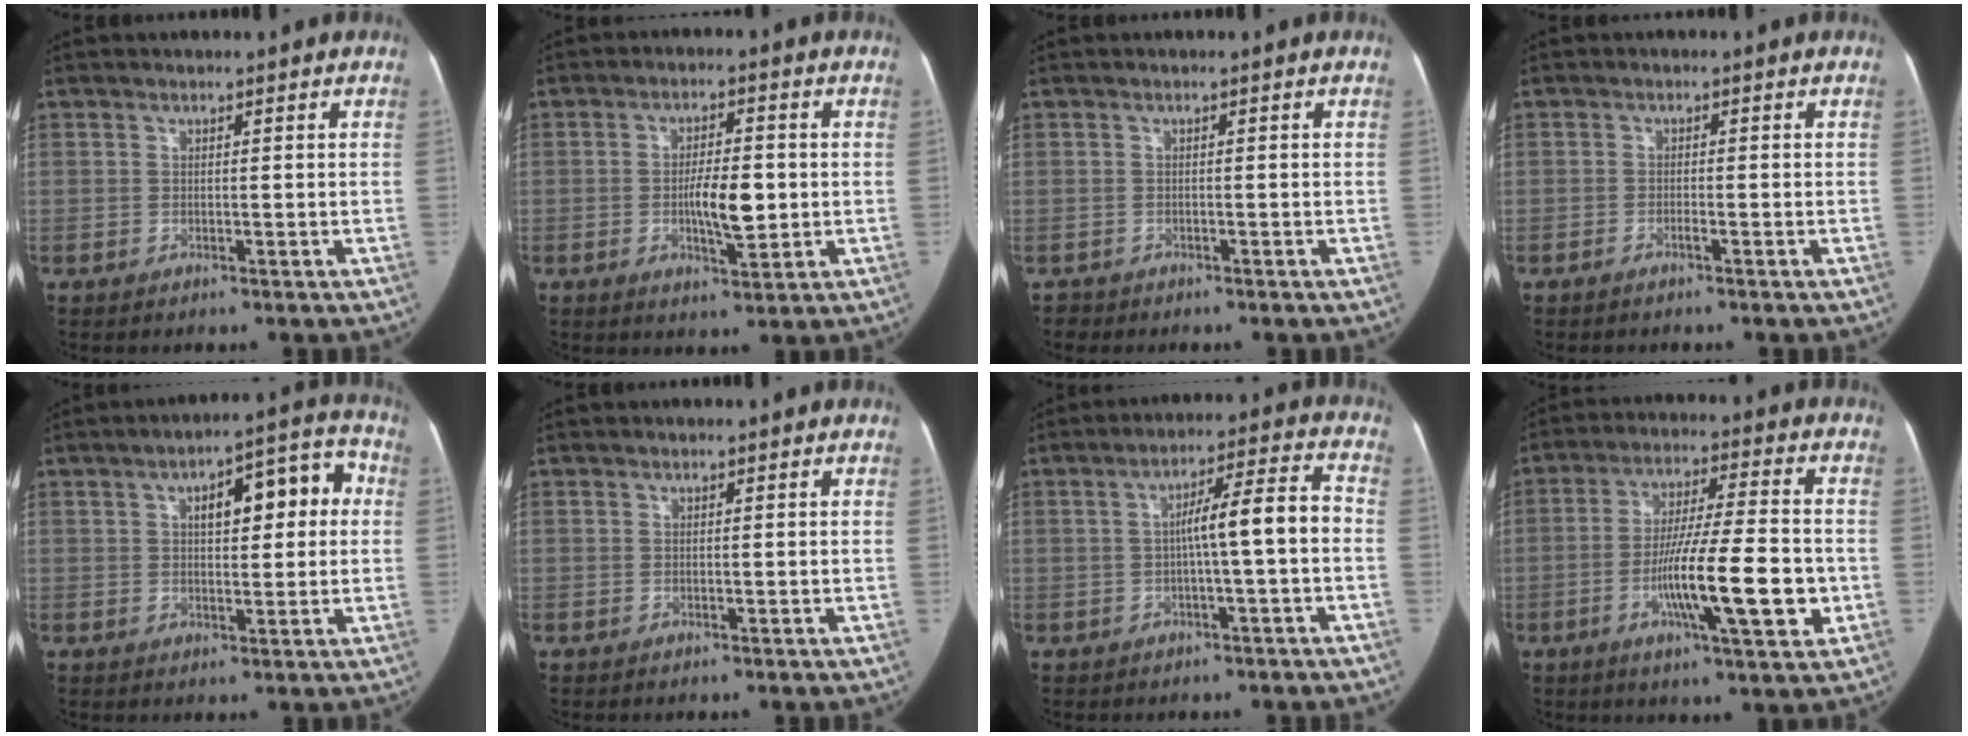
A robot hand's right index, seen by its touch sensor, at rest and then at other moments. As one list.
[{"total": 7.2, "force": [-0.7, 2.3, 6.8], "torque": [-0.118, 0.003, -0.010]}, {"total": 1.6, "force": [-1.0, 1.2, -0.3], "torque": [-0.002, 0.005, -0.019]}, {"total": 1.2, "force": [-0.9, 0.5, 0.7], "torque": [-0.010, 0.002, -0.015]}, {"total": 10.3, "force": [2.1, 3.9, 9.3], "torque": [-0.121, 0.043, 0.031]}, {"total": 0.0}, {"total": 8.1, "force": [-1.0, 0.4, 8.1], "torque": [-0.124, 0.031, -0.016]}, {"total": 14.7, "force": [-3.9, 1.8, 14.1], "torque": [-0.240, -0.002, -0.062]}]